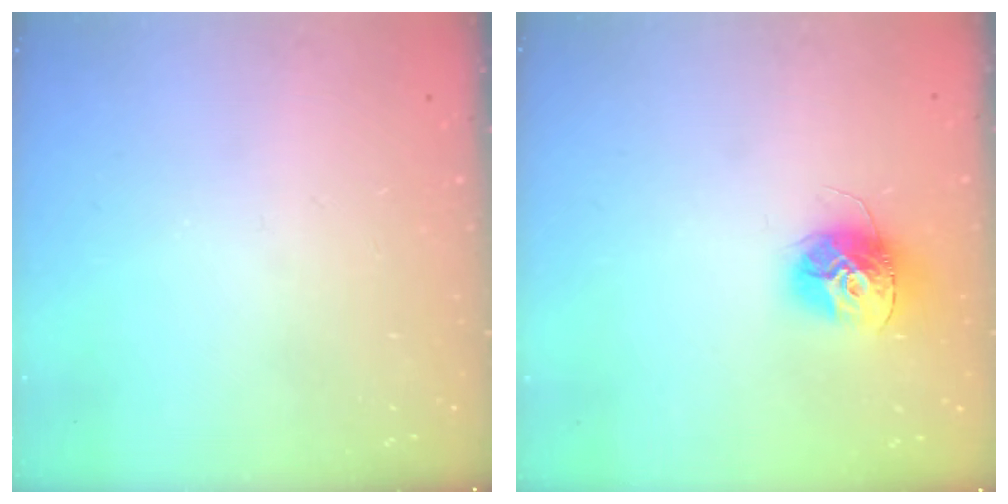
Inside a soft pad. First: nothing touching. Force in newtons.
{"total": 13.2, "press": 13.2, "slide": 1.2}